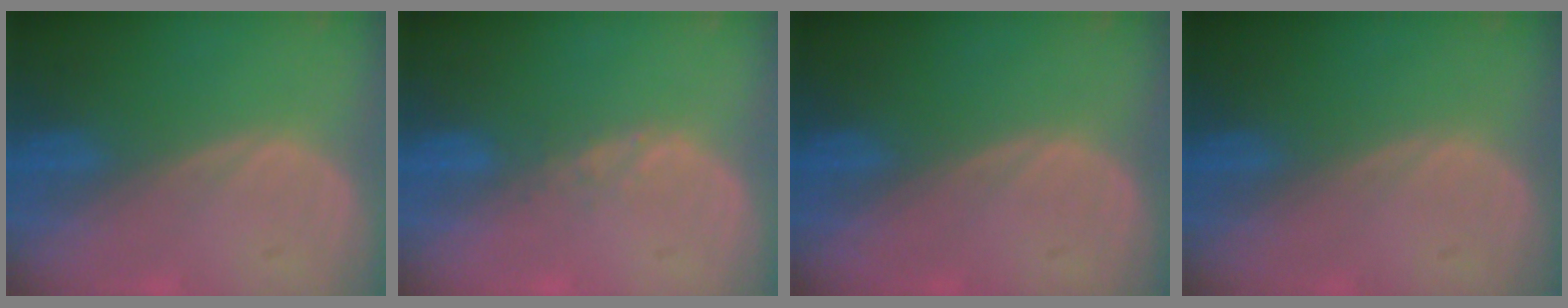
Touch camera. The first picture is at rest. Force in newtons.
{"total": 1.0, "press": 1.0, "slide": 0.2}
{"total": 0.0}
{"total": 0.0}